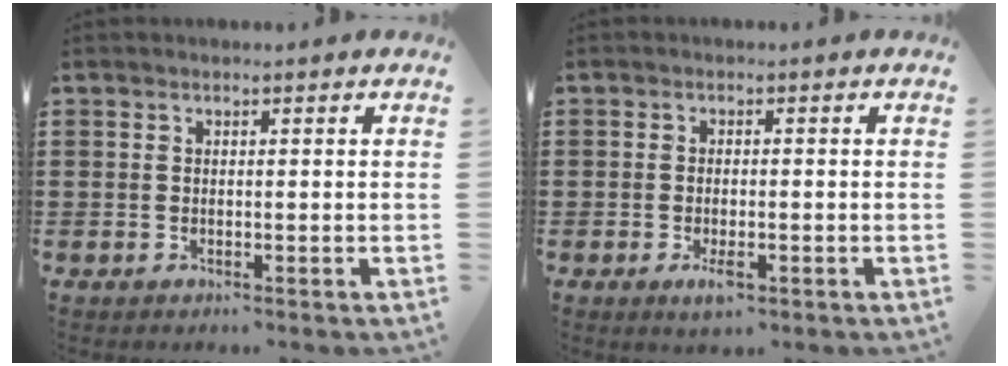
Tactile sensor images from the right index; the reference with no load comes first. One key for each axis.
{"total": 2.4, "fx": -1.0, "fy": 0.7, "fz": 2.1, "tx": -0.042, "ty": -0.005, "tz": -0.019}